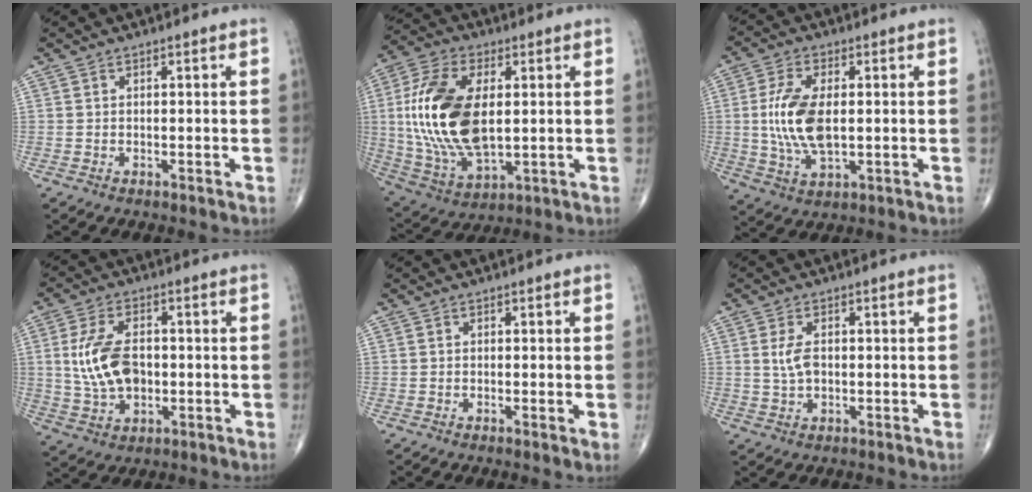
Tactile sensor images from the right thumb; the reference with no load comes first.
{"total": 20.7, "force": [2.0, 10.9, 17.4], "torque": [-0.357, -0.011, 0.042]}
{"total": 11.2, "force": [0.5, 5.4, 9.8], "torque": [-0.207, -0.007, 0.013]}
{"total": 11.0, "force": [0.3, 6.7, 8.8], "torque": [-0.164, 0.004, 0.011]}
{"total": 1.0, "force": [-0.1, 0.2, 1.0], "torque": [-0.023, -0.005, -0.005]}
{"total": 3.7, "force": [0.4, 2.0, 3.1], "torque": [-0.063, -0.001, 0.008]}